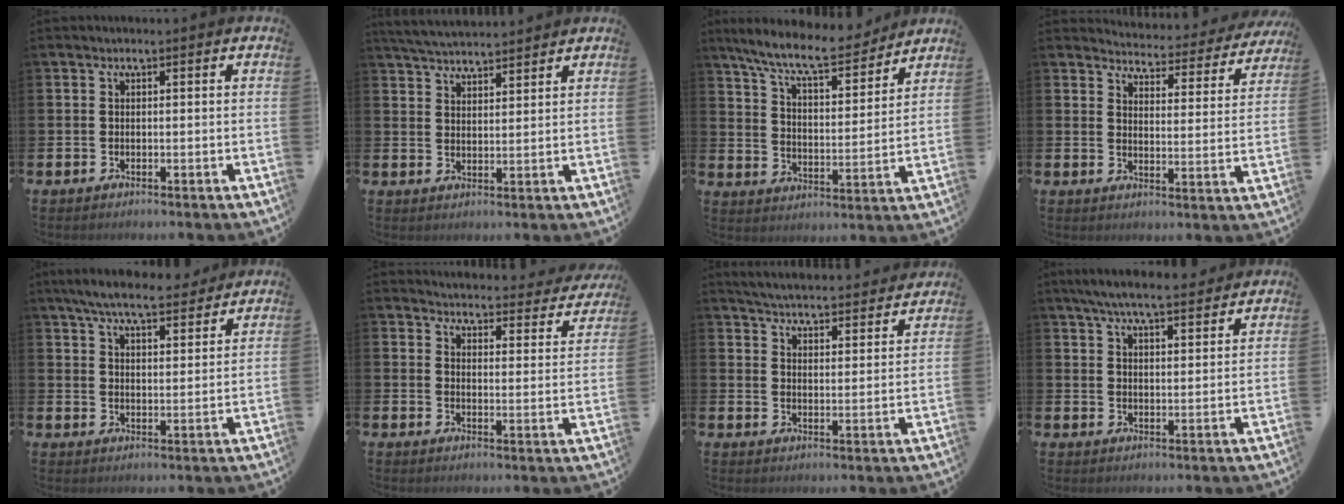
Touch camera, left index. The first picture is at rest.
{"total": 4.4, "force": [4.4, 0.3, 0.4], "torque": [-0.016, -0.025, 0.079]}
{"total": 9.7, "force": [8.7, 1.6, 3.9], "torque": [-0.107, -0.050, 0.150]}
{"total": 4.2, "force": [4.2, 0.7, 0.3], "torque": [-0.011, -0.040, 0.066]}
{"total": 6.9, "force": [6.4, 1.3, 2.3], "torque": [-0.054, -0.031, 0.111]}
{"total": 3.8, "force": [3.7, 0.5, 0.4], "torque": [-0.020, -0.034, 0.058]}
{"total": 5.4, "force": [5.4, 0.4, 0.3], "torque": [-0.022, -0.046, 0.092]}
{"total": 6.4, "force": [6.0, 0.8, 2.1], "torque": [-0.046, -0.025, 0.106]}